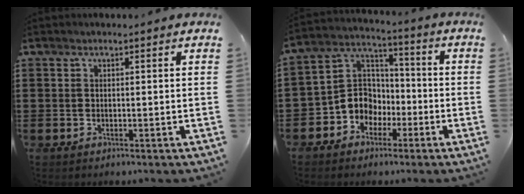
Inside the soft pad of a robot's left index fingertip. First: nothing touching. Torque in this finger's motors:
{"motor_torque": [1.13, 1.01, 0.51, 0.08]}